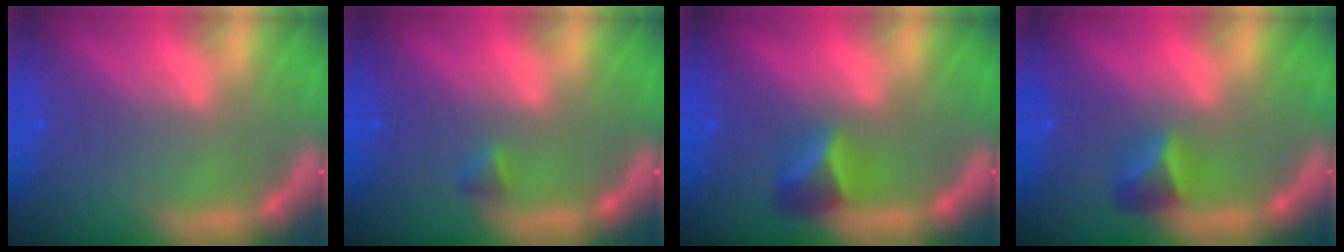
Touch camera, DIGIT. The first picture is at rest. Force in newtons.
{"total": 0.9}
{"total": 2.9}
{"total": 2.4}